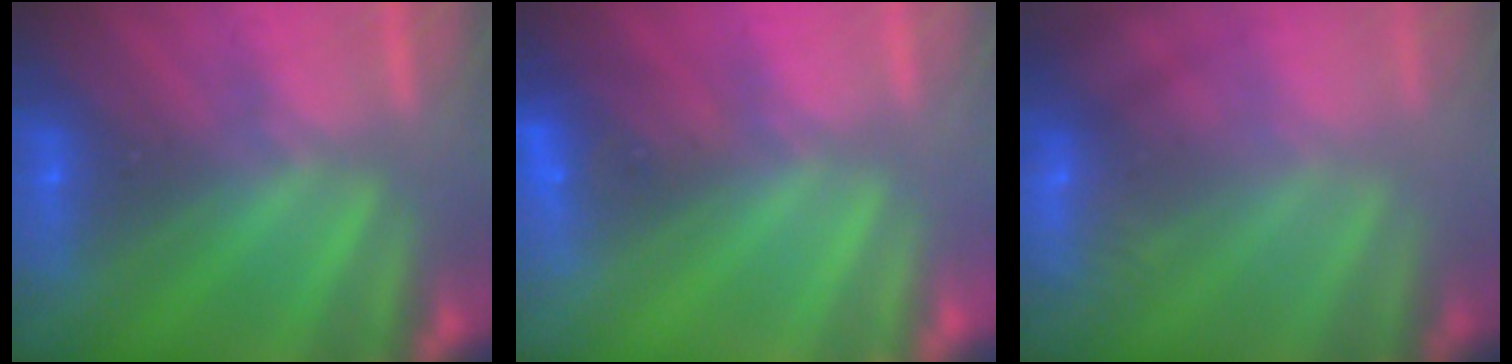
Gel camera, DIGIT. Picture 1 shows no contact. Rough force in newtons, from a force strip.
{"total": 2.6}
{"total": 2.4}